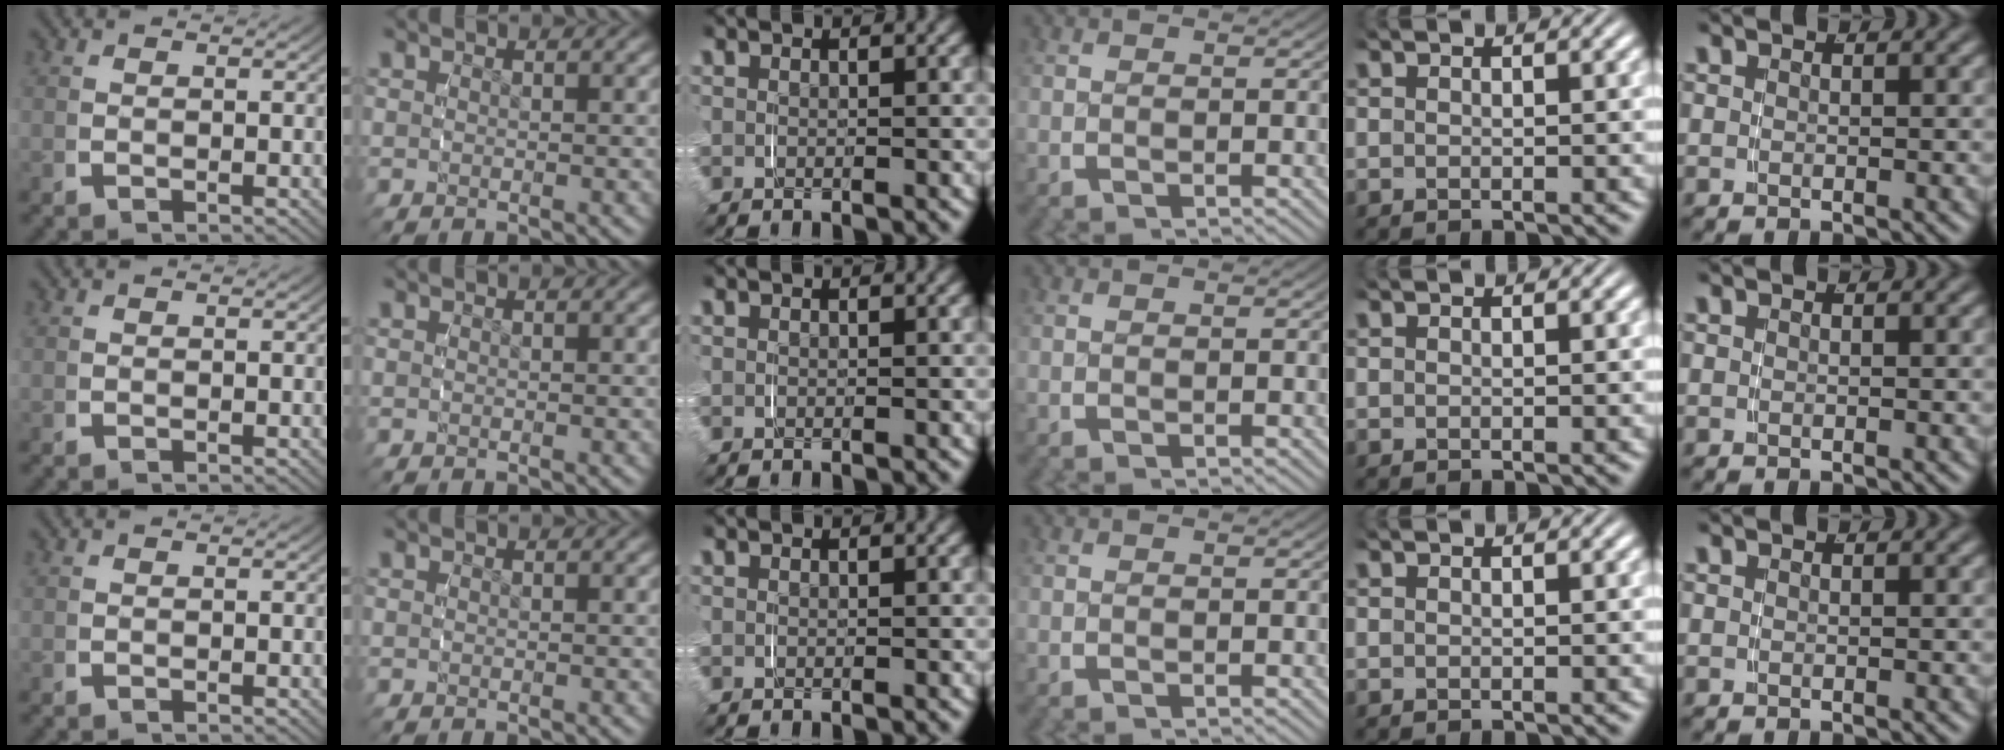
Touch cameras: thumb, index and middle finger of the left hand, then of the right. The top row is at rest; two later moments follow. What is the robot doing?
{"motion": "grasp_and_lifting", "object": "jewelry box"}